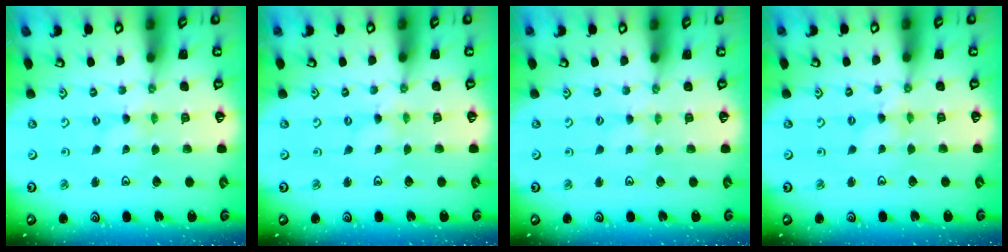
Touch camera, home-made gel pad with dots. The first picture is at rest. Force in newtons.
{"total": 0.0}
{"total": 1.5, "press": 1.5, "slide": 0.3}
{"total": 1.1, "press": 1.0, "slide": 0.2}